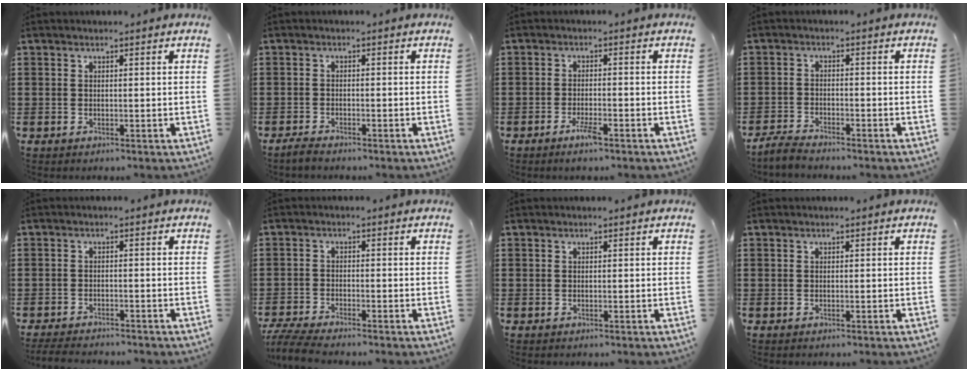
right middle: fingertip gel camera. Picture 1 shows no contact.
{"total": 1.4, "force": [-1.3, 0.1, 0.5], "torque": [-0.012, -0.002, -0.025]}
{"total": 3.0, "force": [-1.9, 0.4, 2.3], "torque": [-0.044, -0.001, -0.035]}
{"total": 2.8, "force": [-2.7, 0.1, 0.6], "torque": [-0.029, -0.002, -0.060]}
{"total": 2.4, "force": [-2.4, 0.1, 0.4], "torque": [-0.018, -0.006, -0.050]}
{"total": 4.0, "force": [-3.7, 0.0, 1.5], "torque": [-0.045, -0.015, -0.077]}
{"total": 0.0}
{"total": 0.0}